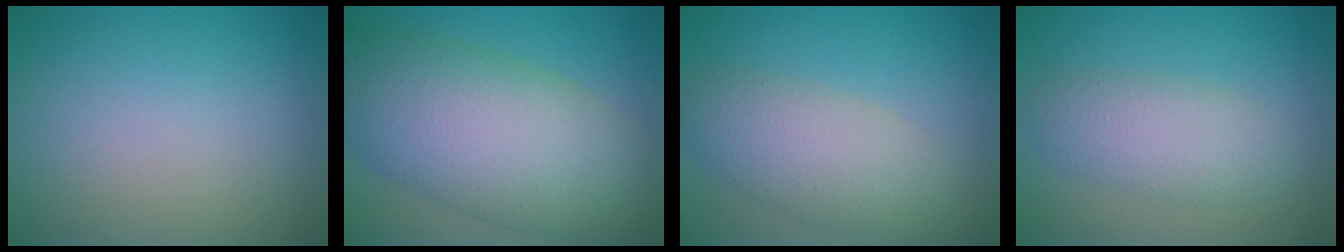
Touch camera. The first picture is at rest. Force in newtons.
{"total": 12.1, "press": 12.1, "slide": 0.4}
{"total": 5.4, "press": 5.4, "slide": 0.2}
{"total": 4.0, "press": 4.0, "slide": 0.3}